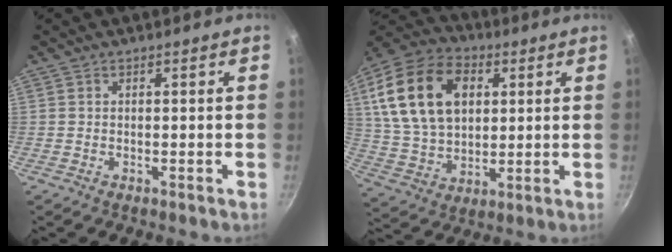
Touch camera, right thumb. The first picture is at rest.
{"total": 21.7, "force": [5.9, 14.6, 14.9], "torque": [-0.257, 0.001, 0.107]}